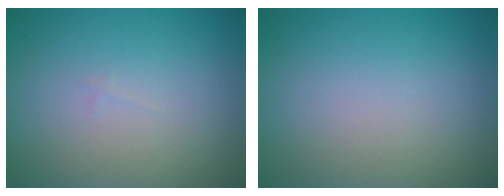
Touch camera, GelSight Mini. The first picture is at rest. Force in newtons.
{"total": 0.0}